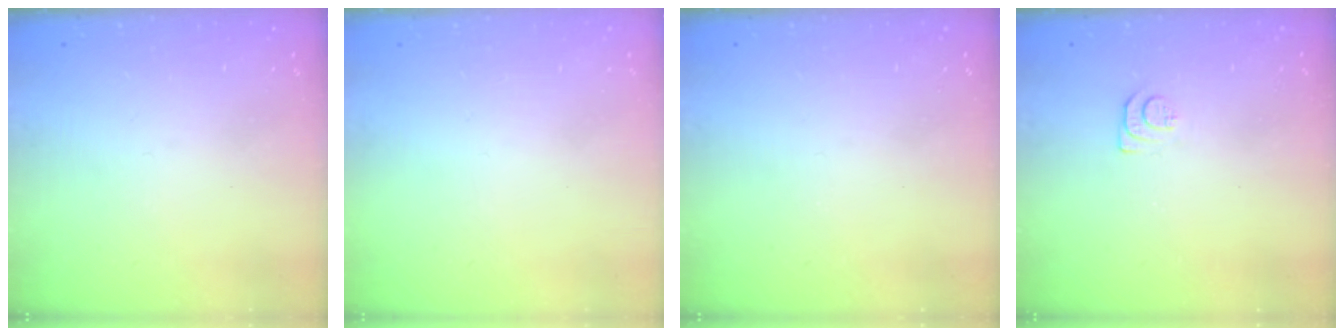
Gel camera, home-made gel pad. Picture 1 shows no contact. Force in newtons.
{"total": 1.7, "press": 1.7, "slide": 0.1}
{"total": 0.0}
{"total": 5.6, "press": 5.6, "slide": 0.6}